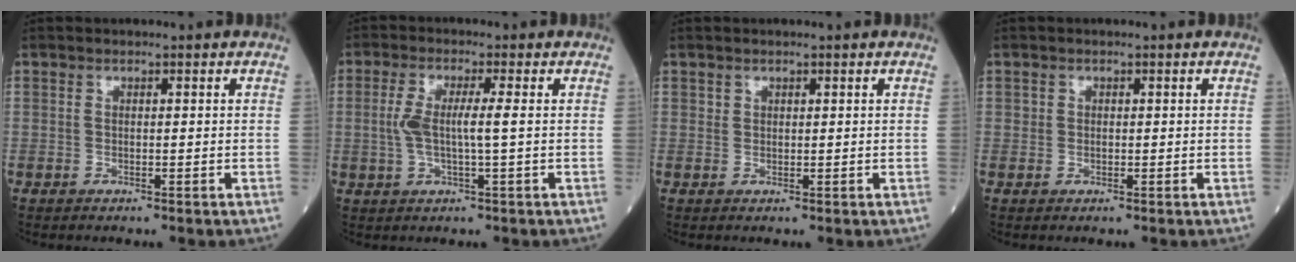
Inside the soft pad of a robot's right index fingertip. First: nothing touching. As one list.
[{"total": 5.2, "force": [0.2, 0.3, 5.2], "torque": [-0.112, 0.004, 0.001]}, {"total": 0.5, "force": [0.3, 0.4, 0.0], "torque": [0.005, 0.001, 0.002]}, {"total": 0.6, "force": [0.0, 0.6, 0.1], "torque": [0.001, 0.003, -0.002]}]